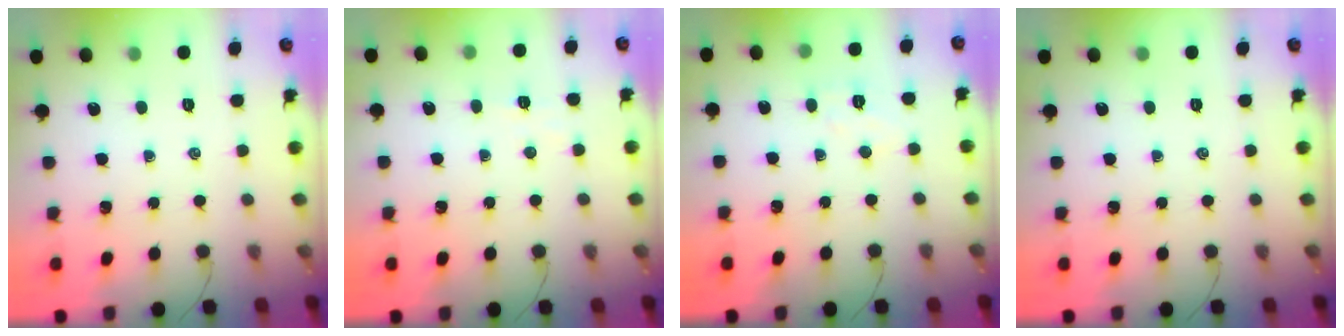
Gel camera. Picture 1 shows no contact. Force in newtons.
{"total": 3.1, "press": 2.9, "slide": 1.0}
{"total": 5.0, "press": 4.9, "slide": 1.1}
{"total": 0.0}